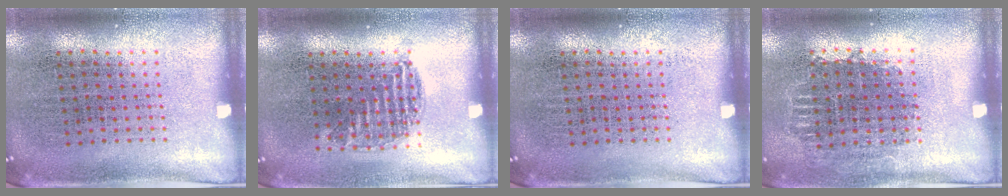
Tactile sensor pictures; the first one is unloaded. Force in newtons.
{"total": 1.0, "press": 0.8, "slide": 0.5}
{"total": 0.0}
{"total": 0.7, "press": 0.7, "slide": 0.1}